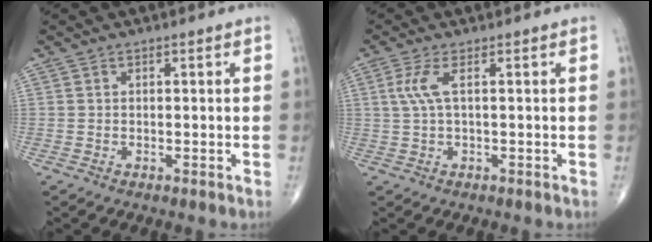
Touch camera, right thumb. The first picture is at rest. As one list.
[{"total": 3.3, "force": [0.7, 0.6, 3.2], "torque": [-0.095, 0.009, 0.017]}]